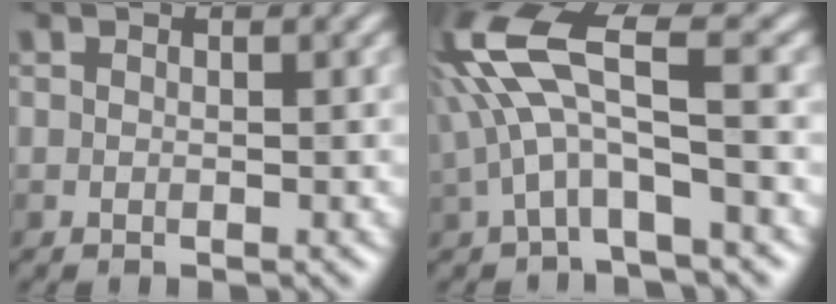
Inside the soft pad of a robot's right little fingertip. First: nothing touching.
{"total": 7.8, "force": [0.6, 2.2, 7.5], "torque": [-0.167, 0.030, 0.004]}